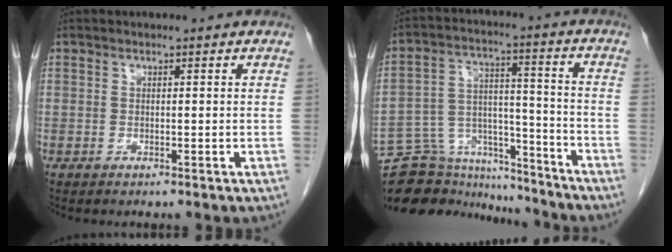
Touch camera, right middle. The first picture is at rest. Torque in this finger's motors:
{"motor_torque": [0.99, -1.15, 0.24, 0.00]}